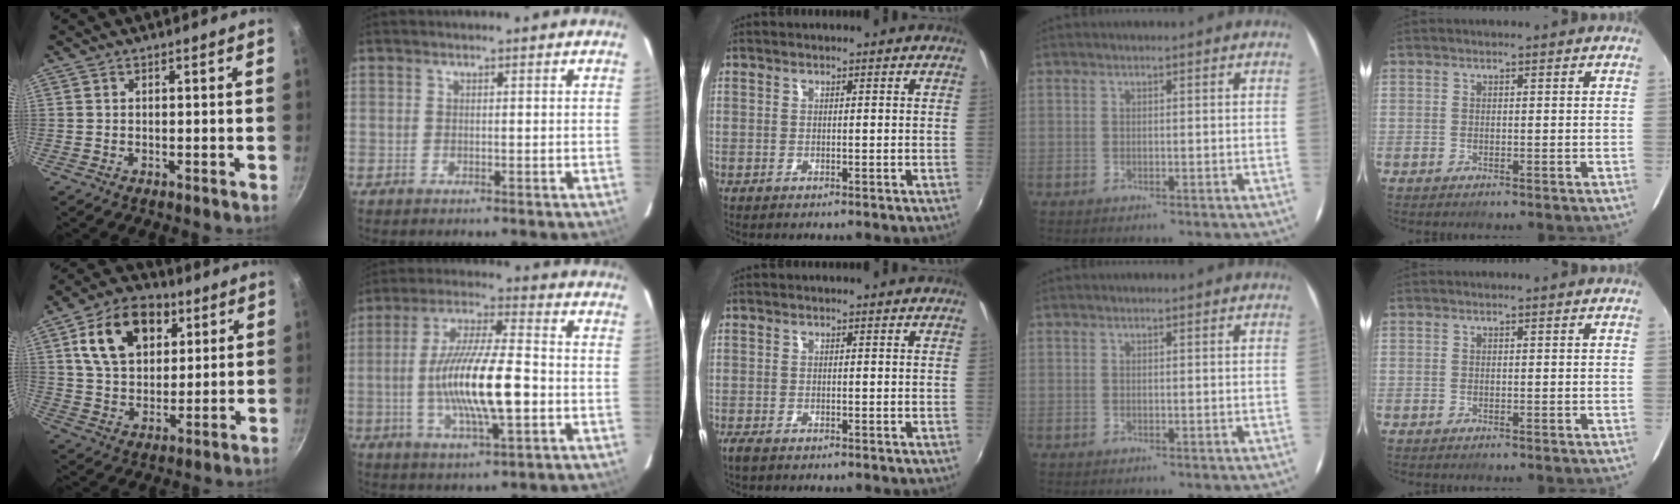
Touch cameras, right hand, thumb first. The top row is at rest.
{"thumb": {"total": 16.9, "force": [6.5, 11.4, 10.7], "torque": [-0.153, -0.006, 0.104]}, "index": {"total": 16.1, "force": [-2.8, 3.3, 15.5], "torque": [-0.294, -0.006, -0.050]}, "middle": {"total": 1.9, "force": [-1.5, 0.7, 1.0], "torque": [-0.023, -0.008, -0.027]}}